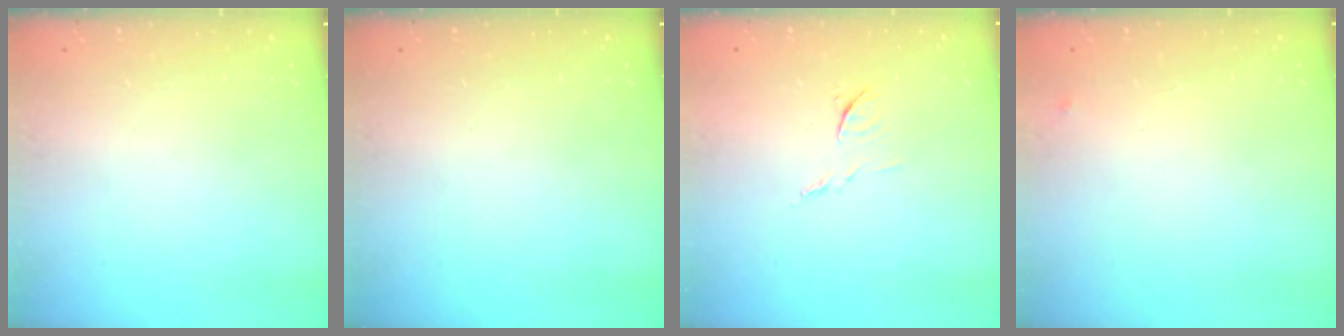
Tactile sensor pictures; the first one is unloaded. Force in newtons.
{"total": 0.0}
{"total": 6.9, "press": 6.9, "slide": 0.4}
{"total": 2.5, "press": 2.4, "slide": 0.4}